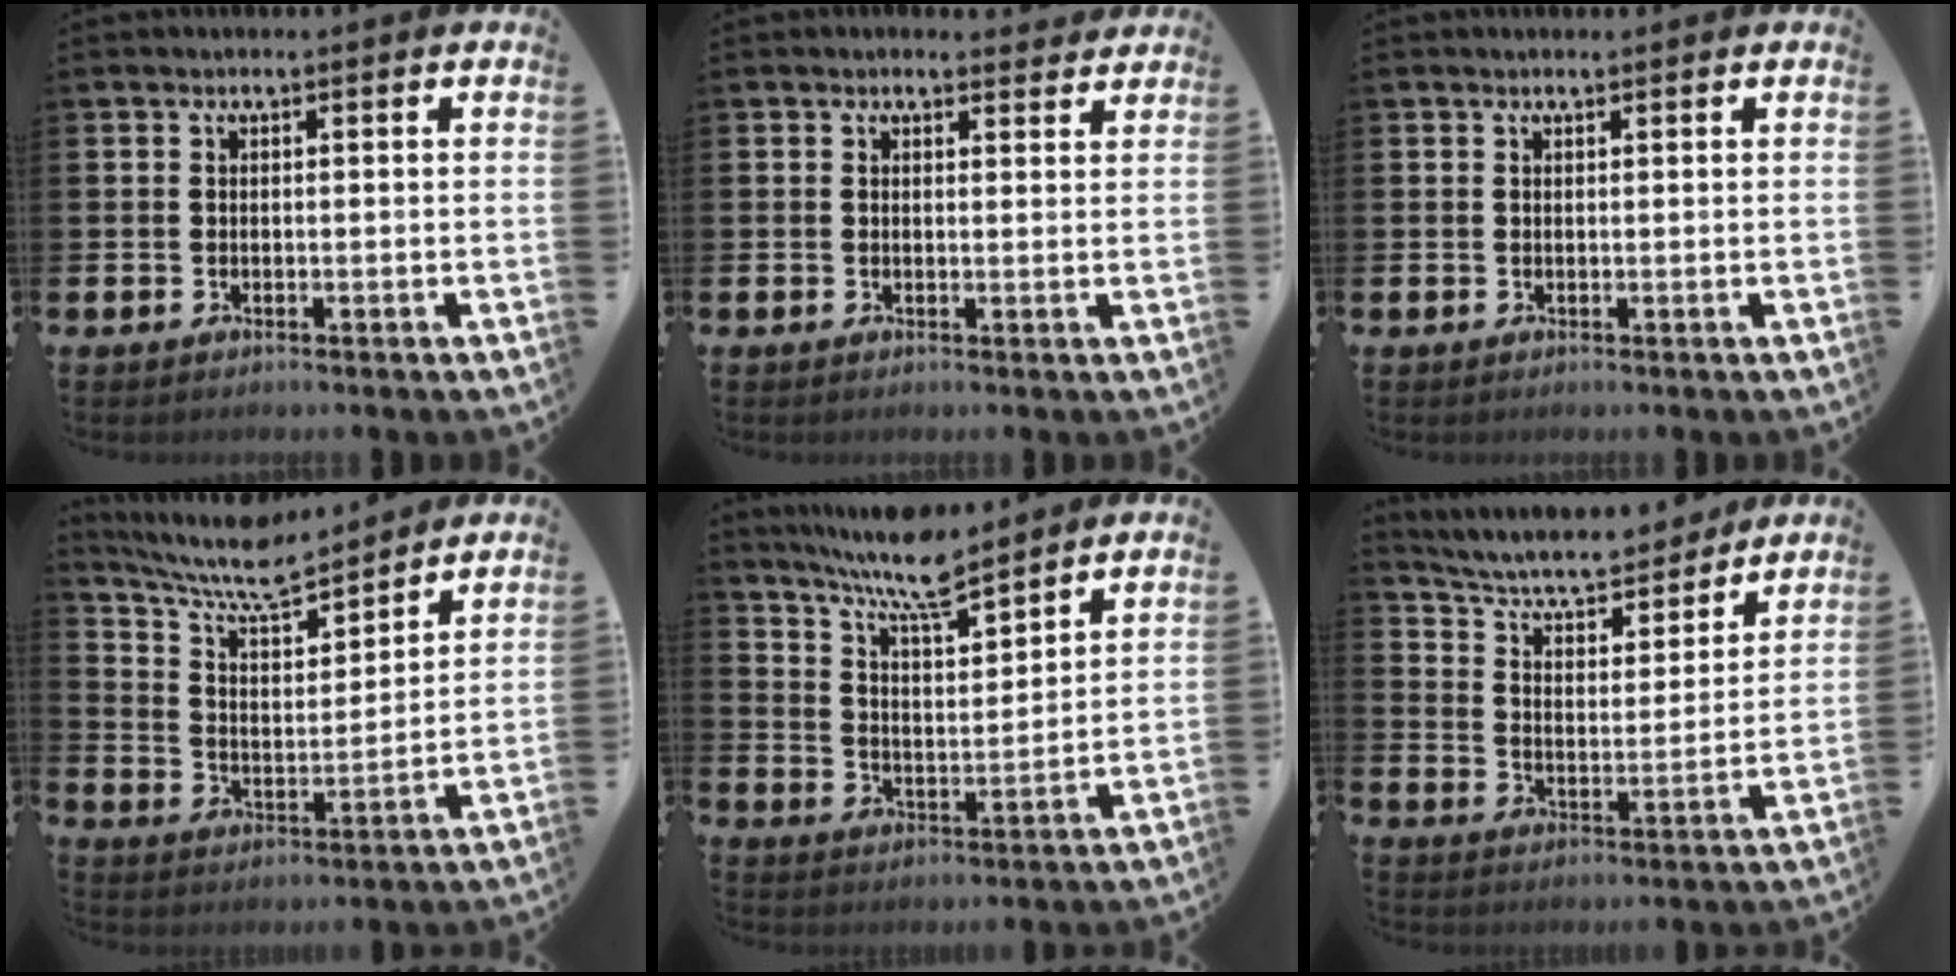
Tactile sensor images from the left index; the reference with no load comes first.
{"total": 1.6, "force": [1.6, 0.5, 0.0], "torque": [0.016, -0.011, 0.025]}
{"total": 0.6, "force": [0.6, 0.1, 0.2], "torque": [0.007, -0.003, 0.008]}
{"total": 8.6, "force": [8.0, 1.7, 2.7], "torque": [-0.091, -0.052, 0.142]}
{"total": 8.7, "force": [7.9, 1.2, 3.3], "torque": [-0.095, -0.043, 0.143]}
{"total": 7.5, "force": [6.9, 1.7, 2.5], "torque": [-0.074, -0.054, 0.114]}